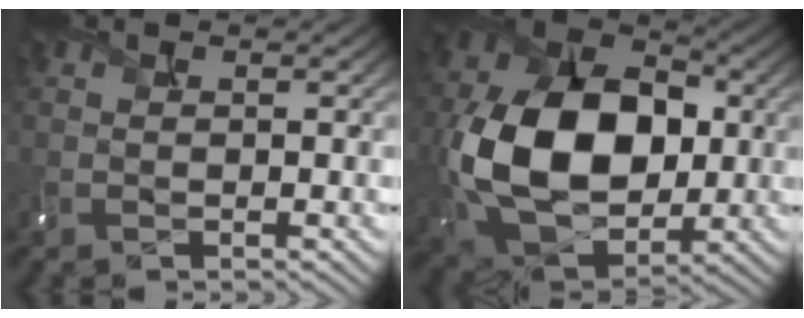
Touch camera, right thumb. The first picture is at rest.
{"total": 15.7, "force": [-0.6, 11.1, 11.0], "torque": [-0.226, -0.004, -0.003]}